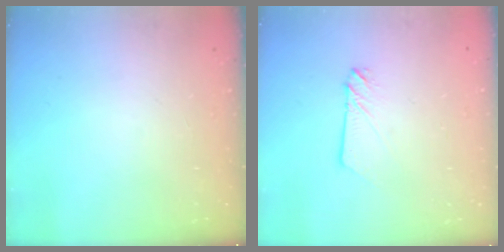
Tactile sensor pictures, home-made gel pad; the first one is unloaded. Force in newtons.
{"total": 2.5, "press": 2.5, "slide": 0.3}